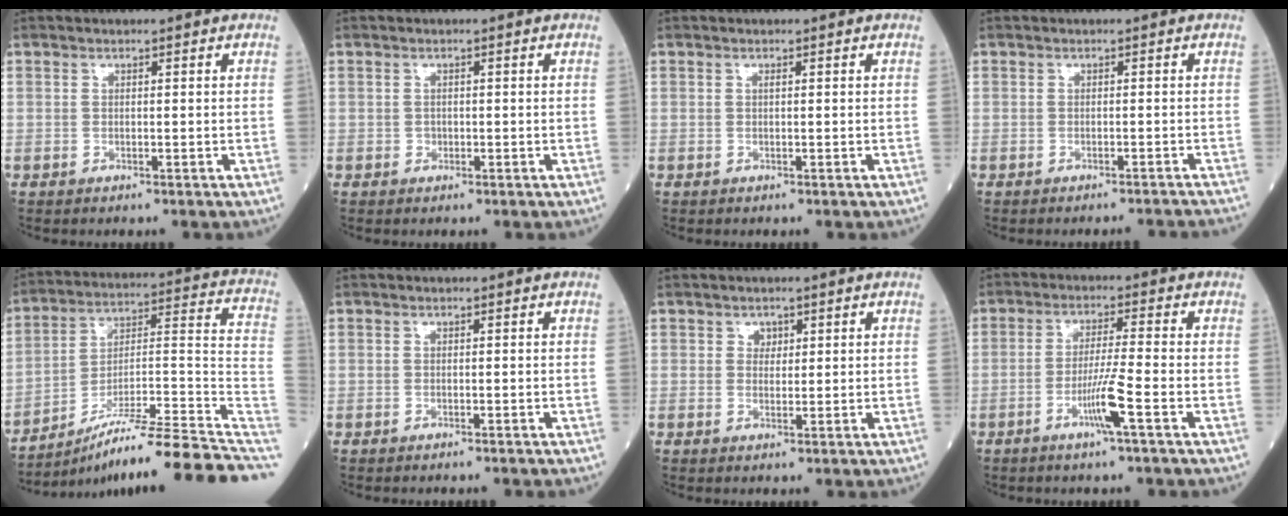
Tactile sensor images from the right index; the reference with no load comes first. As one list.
[{"total": 0.6, "force": [-0.2, 0.6, 0.1], "torque": [0.001, 0.004, -0.005]}, {"total": 0.0}, {"total": 4.6, "force": [-4.5, -0.6, 0.8], "torque": [-0.011, -0.012, -0.048]}, {"total": 23.0, "force": [-17.8, 0.0, 14.7], "torque": [-0.160, 0.016, -0.281]}, {"total": 0.9, "force": [-0.8, -0.1, 0.4], "torque": [-0.008, -0.001, -0.011]}, {"total": 1.5, "force": [0.7, 1.2, 0.5], "torque": [-0.001, -0.002, 0.009]}, {"total": 5.5, "force": [-2.4, -1.0, 4.8], "torque": [-0.094, -0.009, -0.049]}]